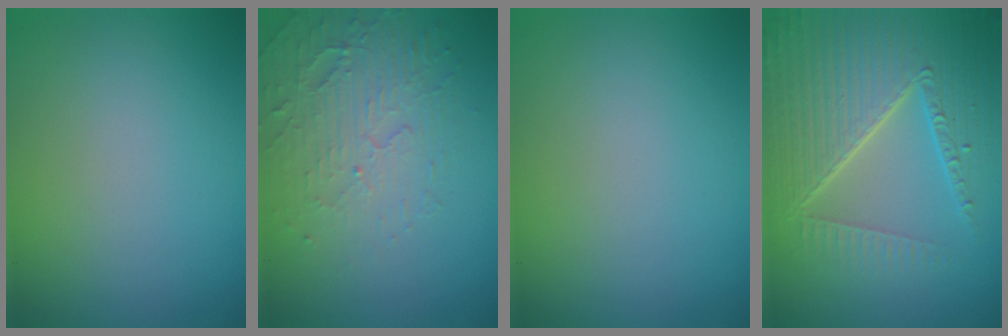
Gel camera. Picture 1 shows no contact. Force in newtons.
{"total": 5.2, "press": 3.2, "slide": 4.0}
{"total": 0.0}
{"total": 7.5, "press": 5.6, "slide": 5.0}